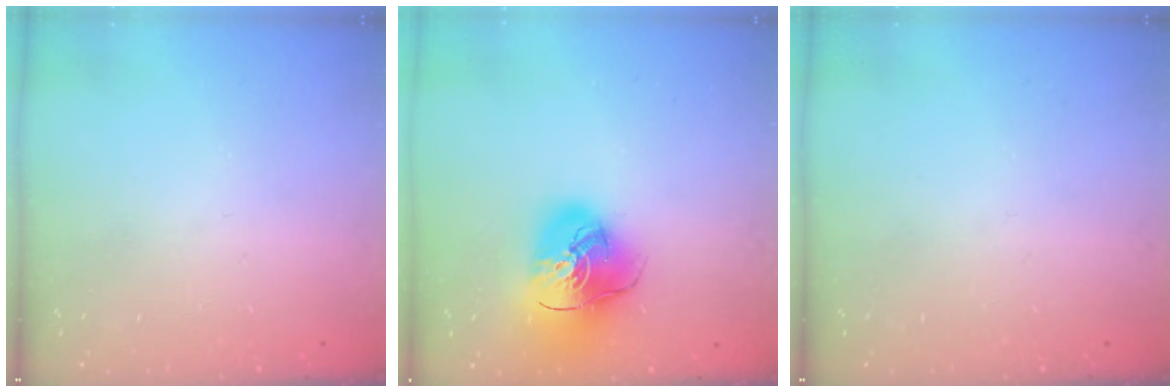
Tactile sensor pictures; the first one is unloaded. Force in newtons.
{"total": 17.2, "press": 17.1, "slide": 2.0}
{"total": 0.0}